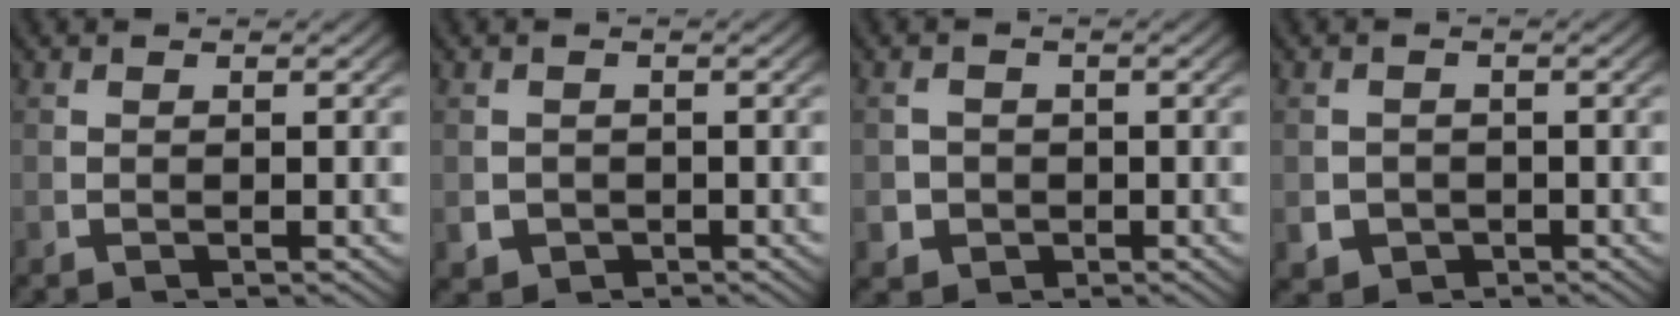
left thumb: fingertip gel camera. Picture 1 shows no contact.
{"total": 2.9, "force": [-1.0, 2.5, 1.0], "torque": [-0.028, -0.020, -0.006]}
{"total": 3.9, "force": [-1.0, 3.5, 1.5], "torque": [-0.035, -0.019, -0.007]}
{"total": 3.7, "force": [-1.4, 3.1, 1.4], "torque": [-0.034, -0.024, -0.013]}